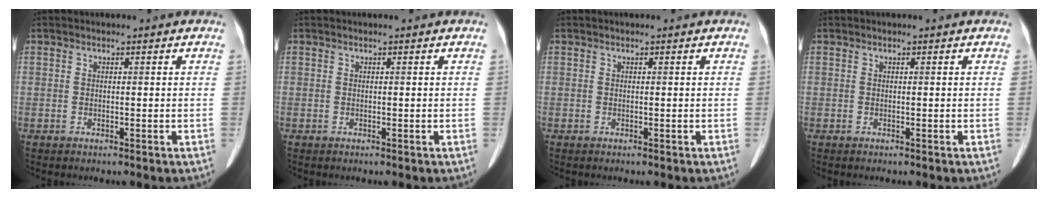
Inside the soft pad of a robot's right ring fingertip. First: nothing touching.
{"total": 0.0}
{"total": 0.0}
{"total": 0.0}